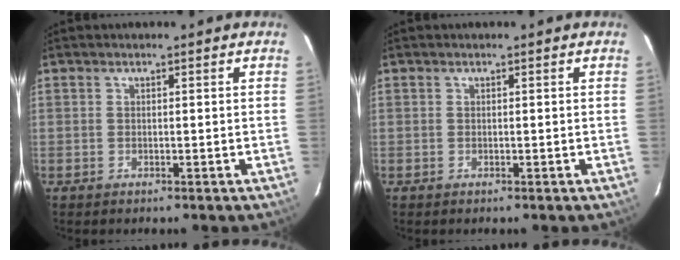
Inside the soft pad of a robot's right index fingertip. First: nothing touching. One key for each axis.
{"total": 0.0}